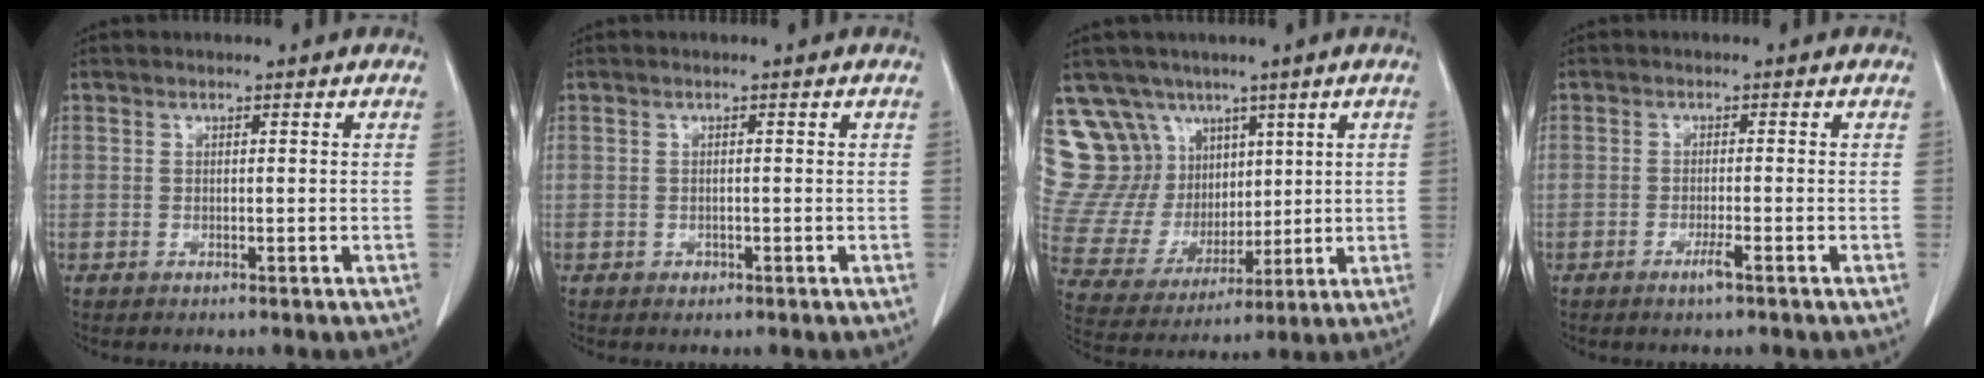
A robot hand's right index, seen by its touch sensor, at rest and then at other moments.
{"total": 0.7, "force": [-0.3, 0.6, 0.1], "torque": [-0.003, 0.003, -0.004]}
{"total": 15.9, "force": [9.6, 12.0, 4.3], "torque": [-0.103, 0.059, 0.206]}
{"total": 1.9, "force": [-1.2, -0.2, 1.5], "torque": [-0.031, -0.003, -0.021]}